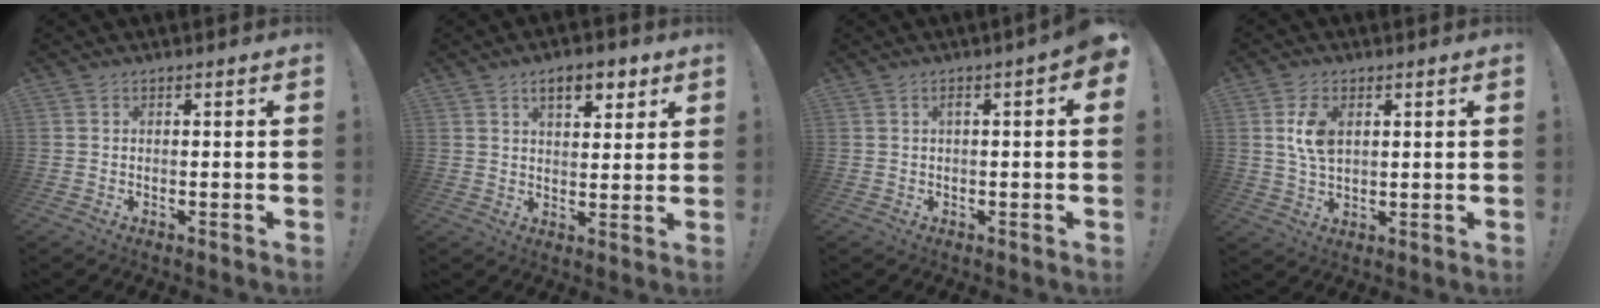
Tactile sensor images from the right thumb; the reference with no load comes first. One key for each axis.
{"total": 8.0, "fx": 4.5, "fy": 3.7, "fz": 5.4, "tx": -0.067, "ty": -0.014, "tz": 0.075}
{"total": 2.7, "fx": 0.2, "fy": 0.0, "fz": 2.7, "tx": -0.049, "ty": -0.001, "tz": 0.000}
{"total": 7.8, "fx": 2.4, "fy": 4.8, "fz": 5.7, "tx": -0.102, "ty": -0.006, "tz": 0.040}